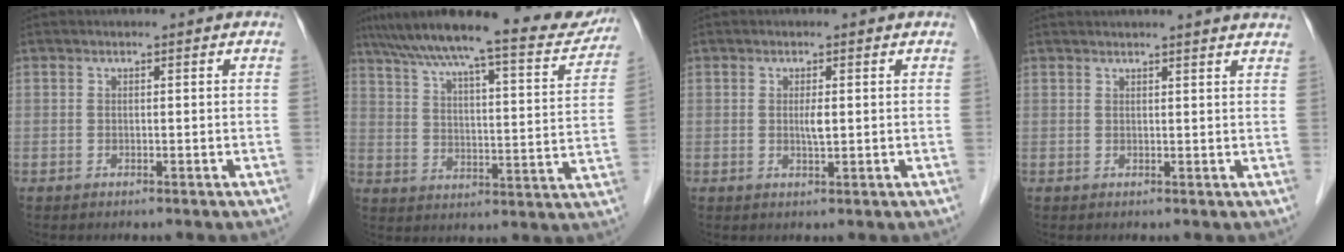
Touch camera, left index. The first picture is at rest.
{"total": 21.7, "force": [18.9, 2.6, 10.4], "torque": [-0.163, -0.012, 0.256]}
{"total": 1.6, "force": [-0.1, 0.2, 1.6], "torque": [-0.032, -0.006, -0.001]}
{"total": 7.6, "force": [7.1, -0.4, 2.9], "torque": [-0.036, 0.013, 0.065]}